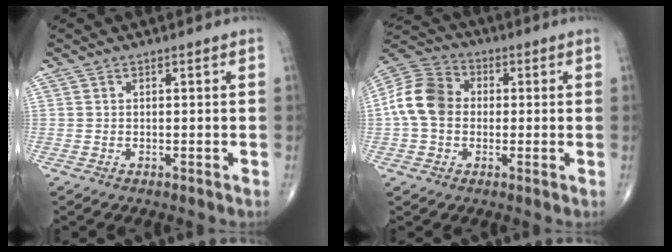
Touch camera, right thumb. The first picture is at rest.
{"total": 11.5, "force": [0.0, 9.0, 7.1], "torque": [-0.128, 0.031, -0.011]}